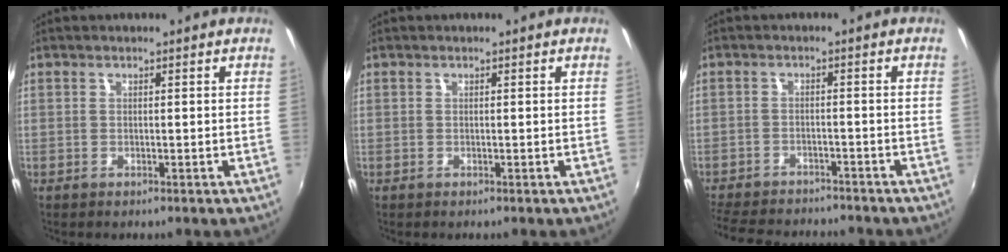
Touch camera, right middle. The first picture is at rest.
{"total": 0.0}
{"total": 13.2, "force": [-11.6, 3.9, 4.7], "torque": [-0.120, -0.010, -0.179]}